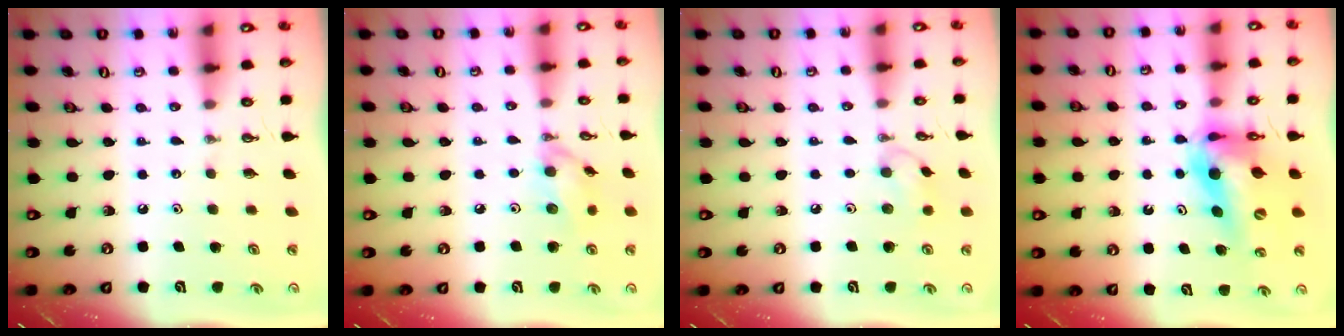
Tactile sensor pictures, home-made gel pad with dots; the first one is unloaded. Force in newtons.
{"total": 10.0, "press": 10.0, "slide": 1.2}
{"total": 7.4, "press": 7.2, "slide": 1.7}
{"total": 13.8, "press": 13.8, "slide": 1.2}